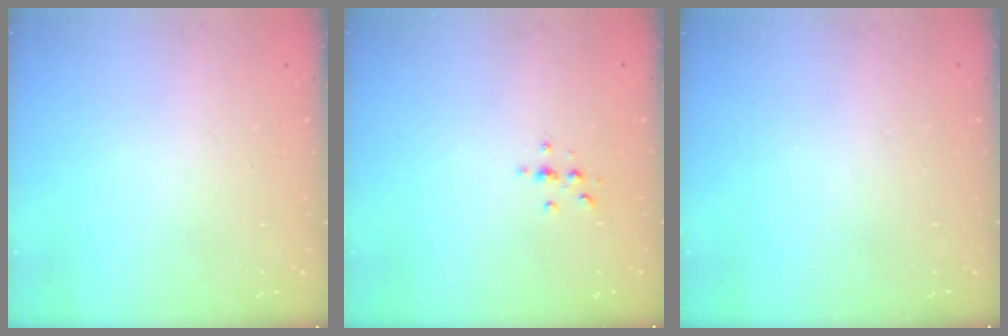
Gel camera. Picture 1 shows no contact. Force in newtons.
{"total": 2.2, "press": 2.1, "slide": 0.2}
{"total": 0.0}